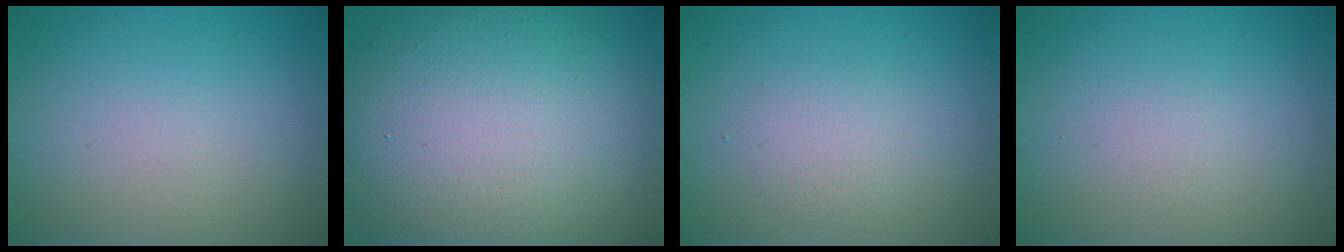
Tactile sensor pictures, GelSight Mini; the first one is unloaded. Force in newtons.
{"total": 15.8, "press": 15.8, "slide": 0.6}
{"total": 1.6, "press": 1.6, "slide": 0.1}
{"total": 0.5, "press": 0.5, "slide": 0.0}